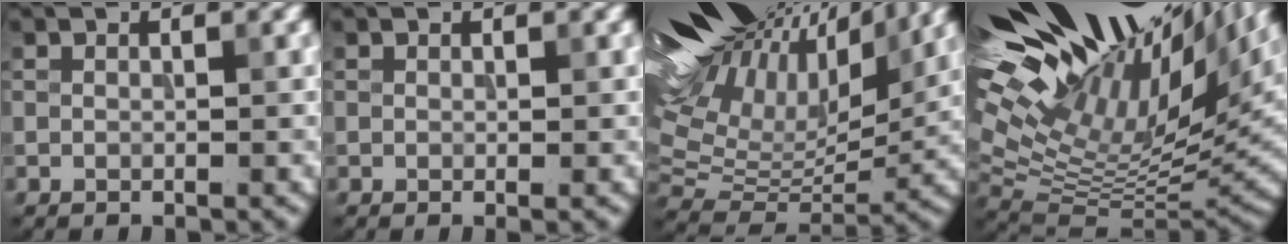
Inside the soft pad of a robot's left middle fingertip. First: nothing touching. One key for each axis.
{"total": 0.0}
{"total": 19.3, "fx": 10.4, "fy": 8.7, "fz": 13.7, "tx": -0.284, "ty": 0.079, "tz": 0.176}
{"total": 19.5, "fx": 10.9, "fy": 6.7, "fz": 14.7, "tx": -0.232, "ty": 0.058, "tz": 0.185}